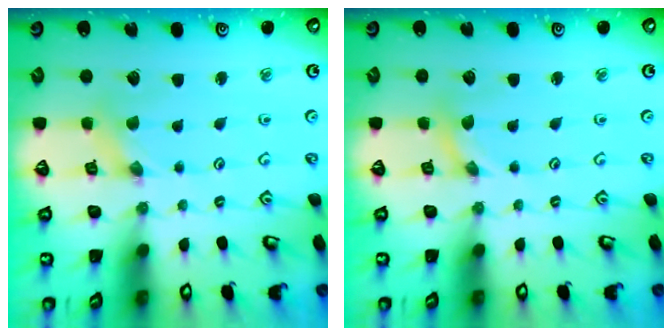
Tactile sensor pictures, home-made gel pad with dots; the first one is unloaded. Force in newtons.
{"total": 0.0}